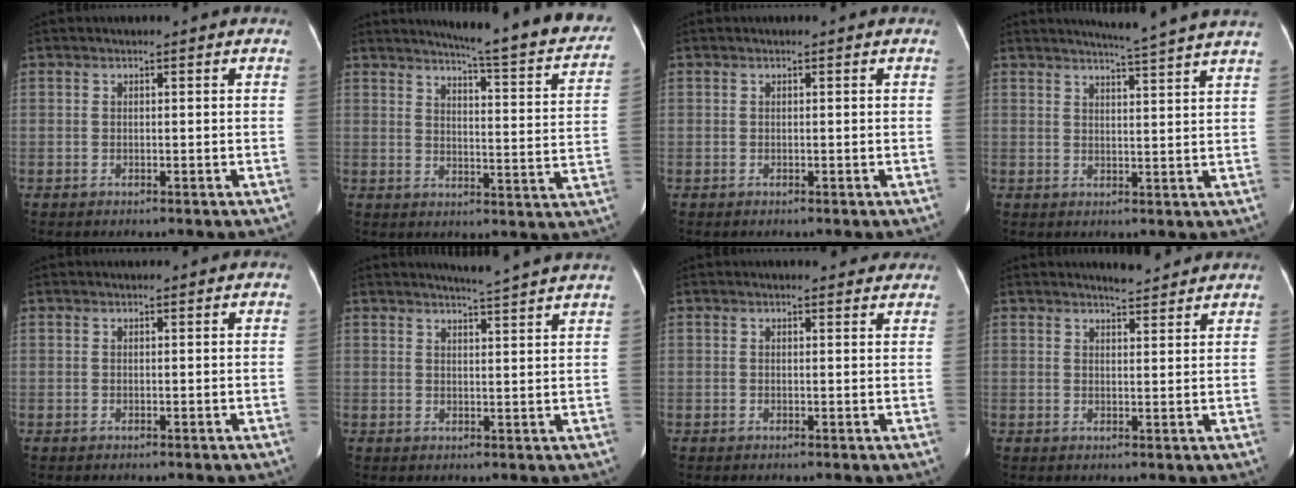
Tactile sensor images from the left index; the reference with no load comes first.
{"total": 21.1, "force": [18.7, 1.2, 9.6], "torque": [-0.117, -0.069, 0.213]}
{"total": 0.0}
{"total": 10.0, "force": [9.1, -1.6, 3.9], "torque": [-0.057, -0.012, 0.103]}
{"total": 0.7, "force": [0.7, 0.0, 0.2], "torque": [-0.006, 0.011, 0.013]}
{"total": 7.0, "force": [6.5, -1.3, 2.4], "torque": [-0.039, 0.000, 0.074]}
{"total": 5.5, "force": [5.0, 1.5, 1.6], "torque": [-0.009, 0.003, 0.047]}
{"total": 3.9, "force": [3.8, 0.4, 0.9], "torque": [-0.020, 0.005, 0.052]}